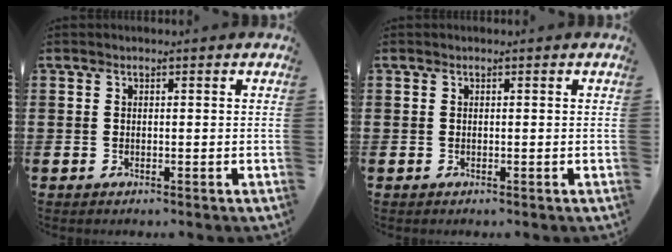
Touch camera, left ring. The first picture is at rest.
{"total": 0.0}